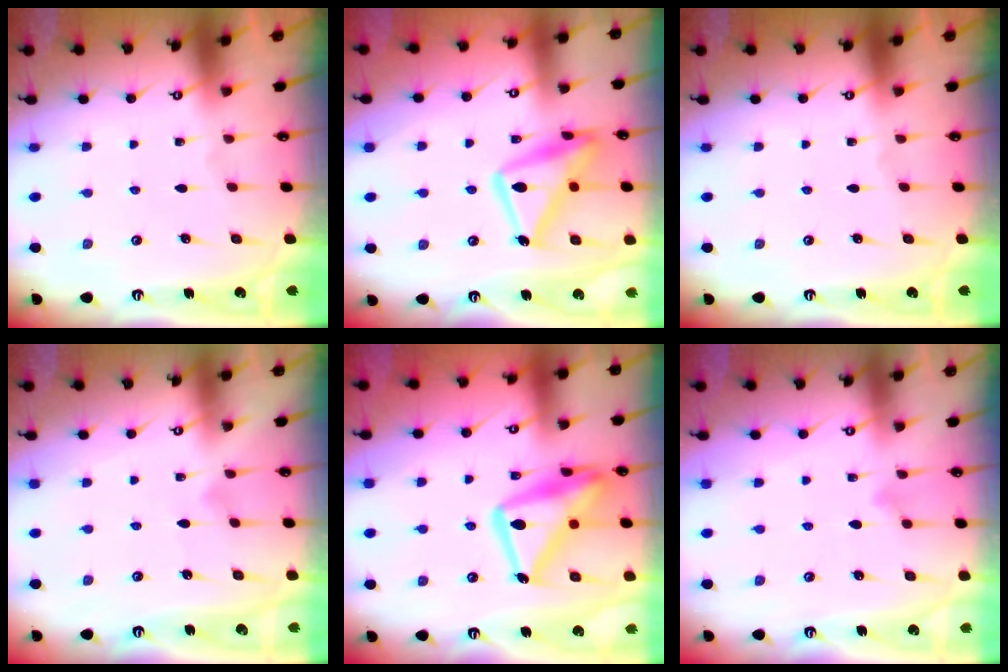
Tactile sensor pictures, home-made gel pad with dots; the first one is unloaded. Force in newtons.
{"total": 16.5, "press": 16.5, "slide": 1.3}
{"total": 0.0}
{"total": 3.8, "press": 3.8, "slide": 0.2}
{"total": 20.0, "press": 19.9, "slide": 1.6}
{"total": 6.2, "press": 6.2, "slide": 0.5}